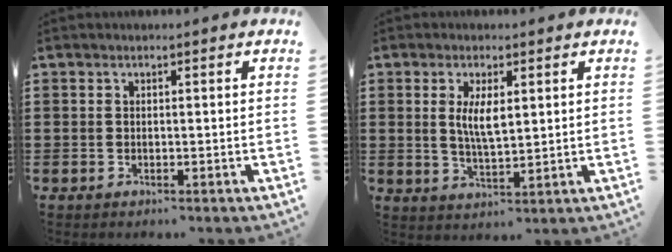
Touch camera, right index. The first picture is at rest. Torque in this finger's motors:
{"motor_torque": [0.19, 0.10, 0.51, 0.08]}